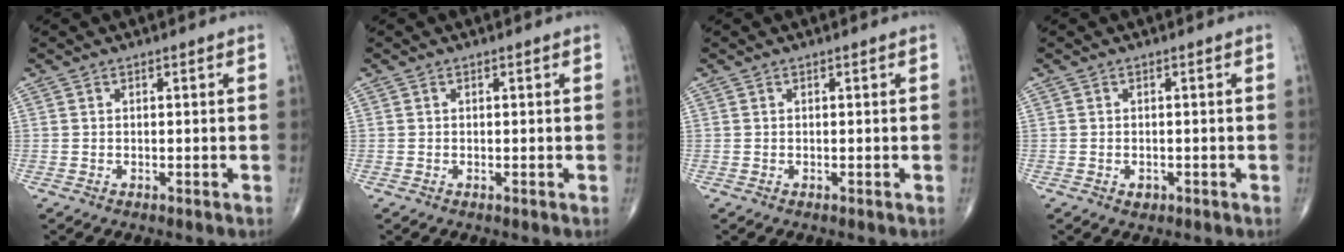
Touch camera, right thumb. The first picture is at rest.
{"total": 0.0}
{"total": 0.0}
{"total": 1.3, "force": [-0.5, 0.9, 0.6], "torque": [-0.004, 0.002, -0.005]}